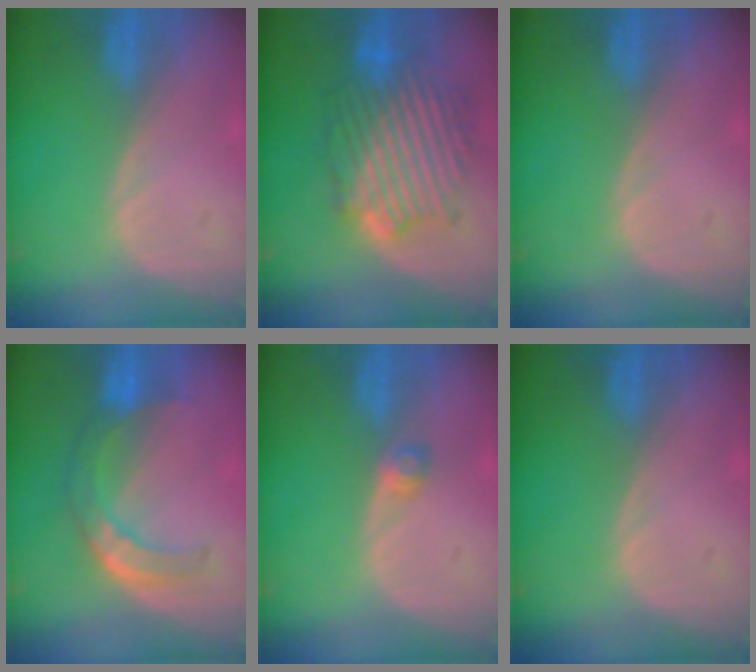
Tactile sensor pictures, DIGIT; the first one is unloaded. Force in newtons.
{"total": 10.7, "press": 10.7, "slide": 0.5}
{"total": 0.0}
{"total": 7.7, "press": 6.6, "slide": 4.0}
{"total": 2.0, "press": 1.7, "slide": 1.1}
{"total": 0.0}